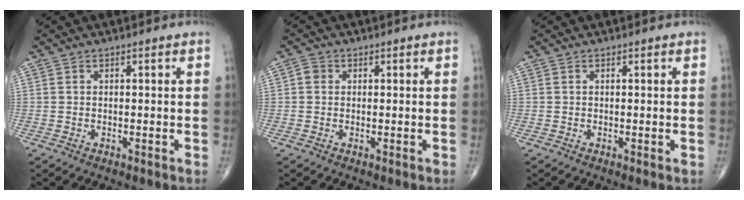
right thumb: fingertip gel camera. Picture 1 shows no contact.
{"total": 1.6, "force": [0.2, 1.4, 0.7], "torque": [-0.005, 0.004, 0.001]}
{"total": 0.0}